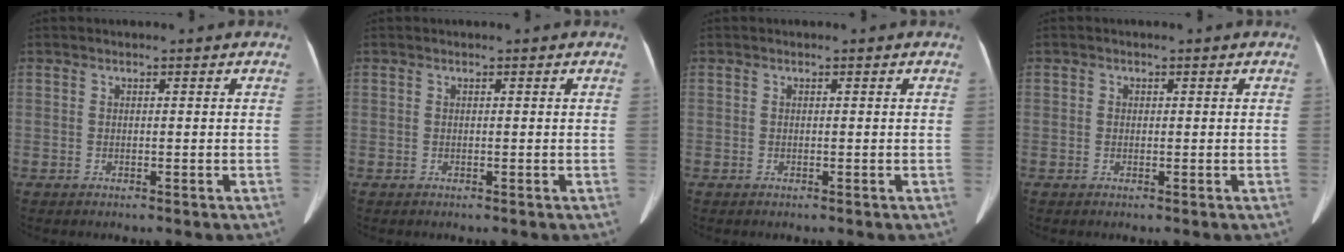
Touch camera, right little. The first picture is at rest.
{"total": 0.0}
{"total": 0.0}
{"total": 0.7, "force": [0.0, 0.7, 0.1], "torque": [-0.001, 0.003, 0.000]}